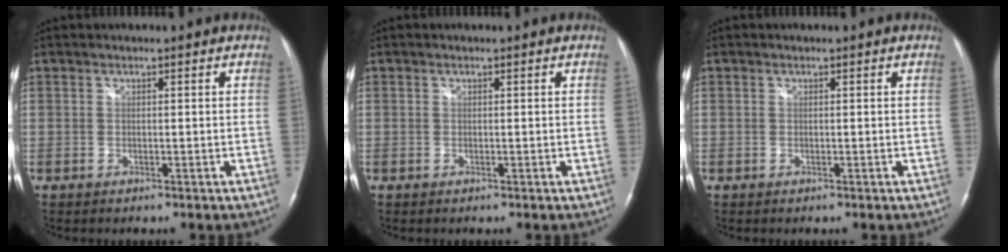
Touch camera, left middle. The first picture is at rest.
{"total": 0.0}
{"total": 0.0}